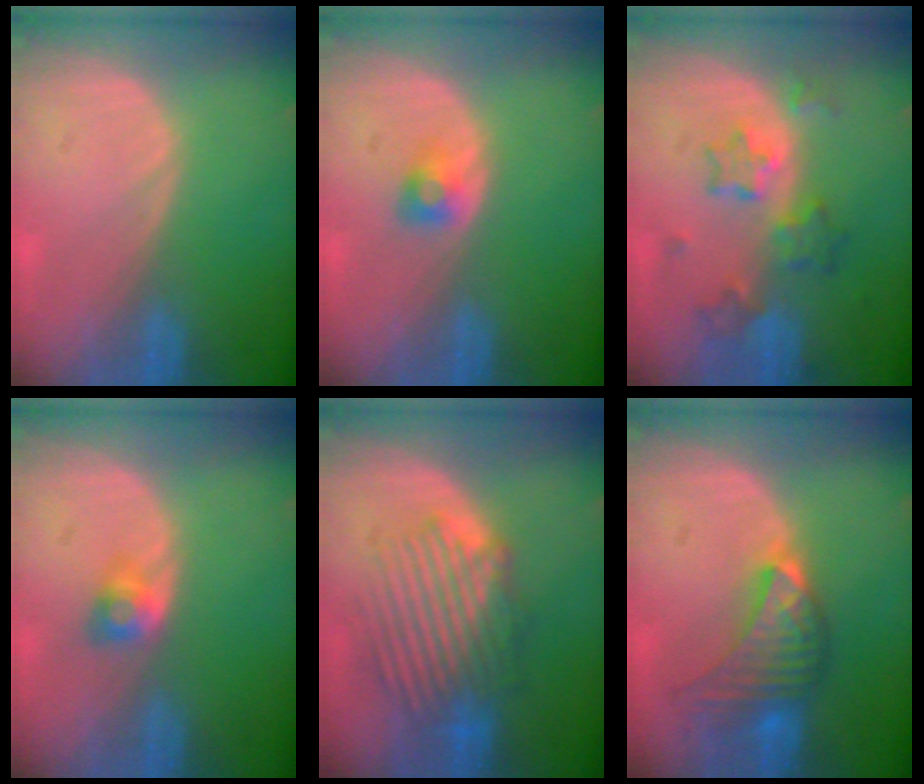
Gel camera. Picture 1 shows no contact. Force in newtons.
{"total": 2.2, "press": 2.1, "slide": 0.3}
{"total": 7.0, "press": 6.2, "slide": 3.2}
{"total": 2.6, "press": 2.3, "slide": 1.2}
{"total": 8.8, "press": 8.4, "slide": 2.6}
{"total": 7.2, "press": 7.2, "slide": 0.3}